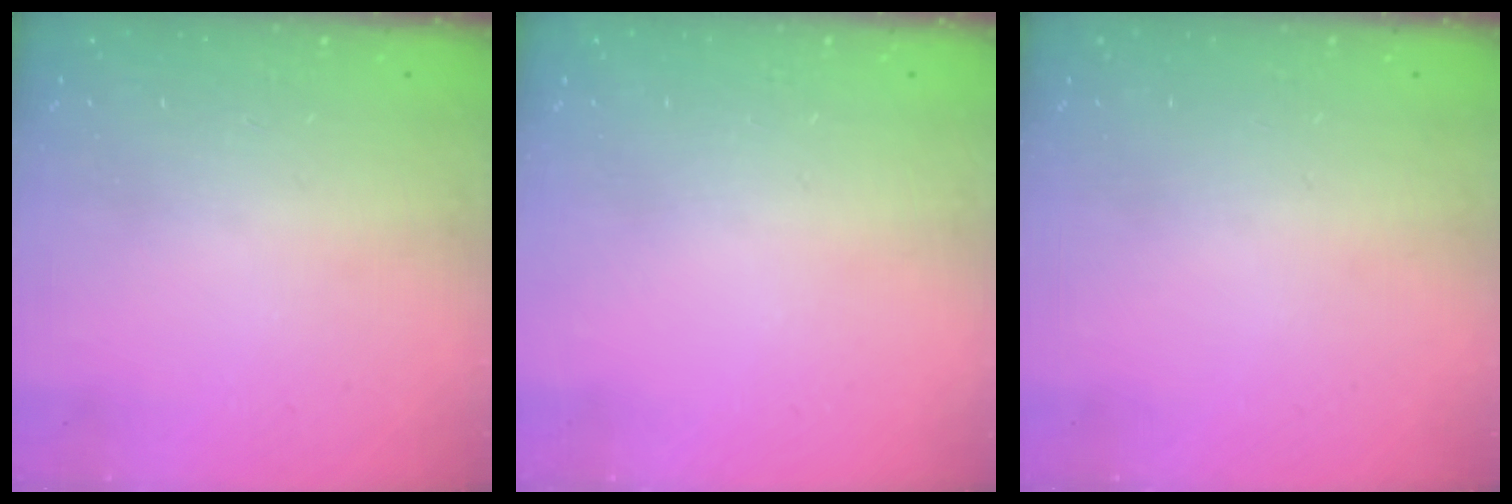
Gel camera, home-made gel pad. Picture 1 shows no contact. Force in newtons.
{"total": 0.0}
{"total": 0.0}